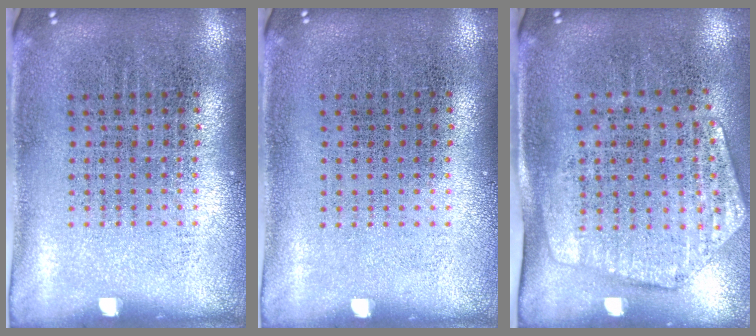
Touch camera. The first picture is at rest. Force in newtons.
{"total": 0.0}
{"total": 1.9, "press": 1.6, "slide": 1.0}